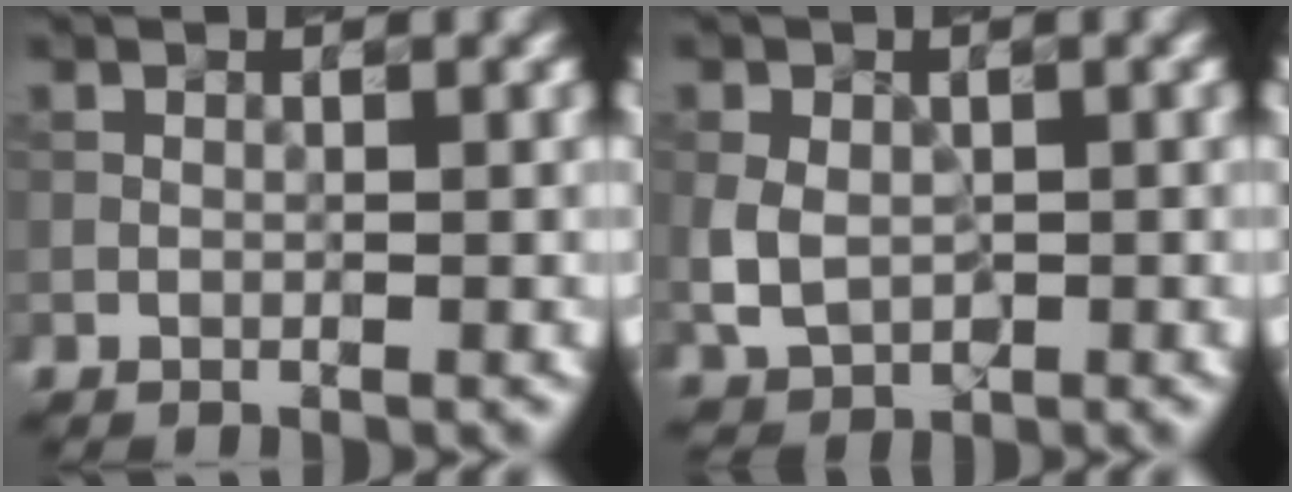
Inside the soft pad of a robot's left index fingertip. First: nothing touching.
{"total": 3.1, "force": [0.0, 2.4, 2.0], "torque": [-0.044, -0.004, 0.002]}